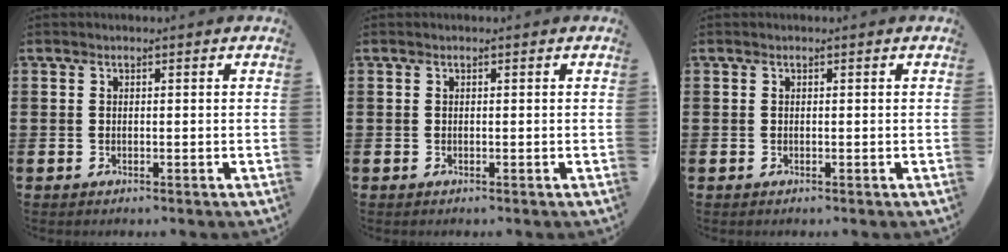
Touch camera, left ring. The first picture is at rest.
{"total": 0.0}
{"total": 0.0}